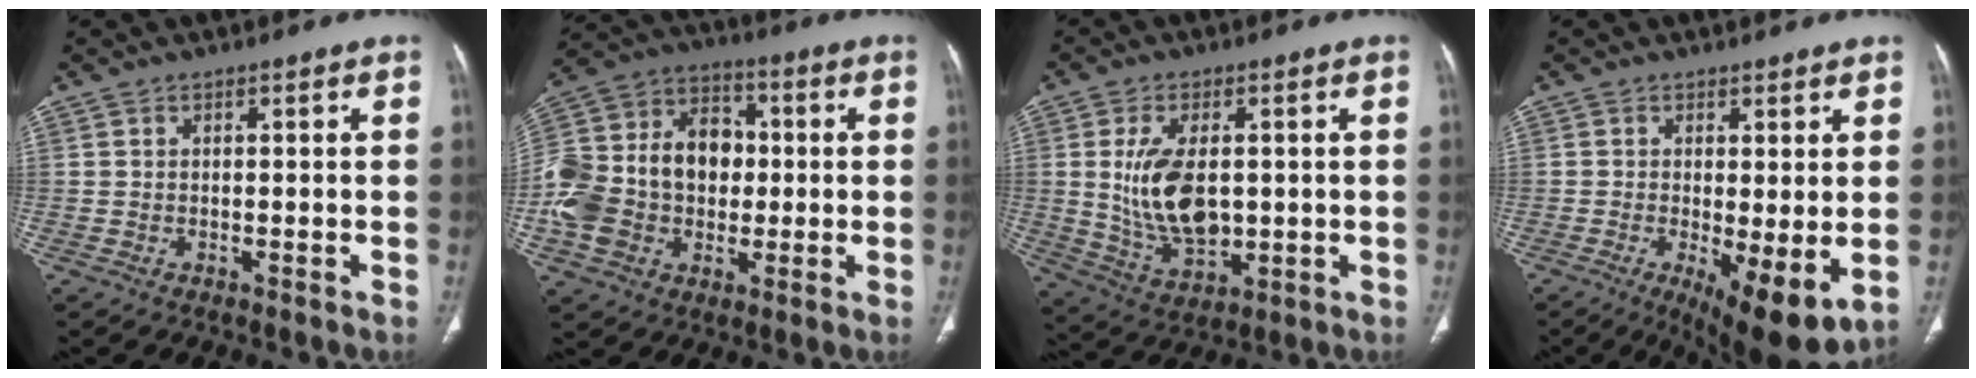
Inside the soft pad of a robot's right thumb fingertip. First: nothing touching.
{"total": 21.0, "force": [-1.3, 15.6, 13.9], "torque": [-0.259, 0.036, -0.019]}
{"total": 12.4, "force": [0.8, 7.0, 10.2], "torque": [-0.184, -0.014, 0.031]}
{"total": 10.0, "force": [-1.8, 3.1, 9.3], "torque": [-0.143, -0.025, -0.020]}